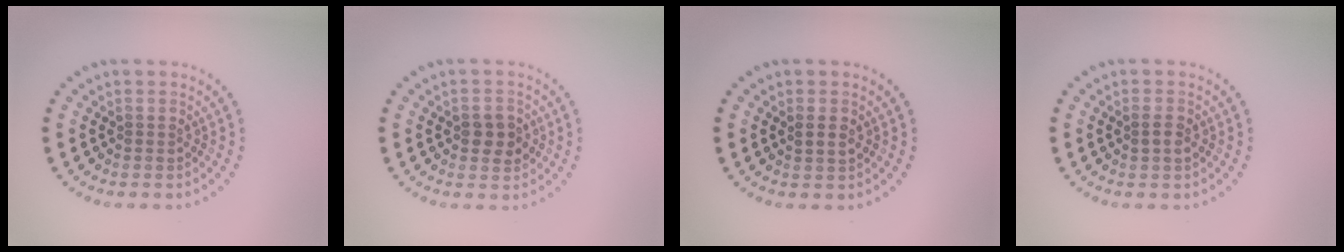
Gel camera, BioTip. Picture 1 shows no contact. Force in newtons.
{"total": 2.3, "press": 2.3, "slide": 0.1}
{"total": 1.2, "press": 1.1, "slide": 0.4}
{"total": 1.2, "press": 1.2, "slide": 0.2}